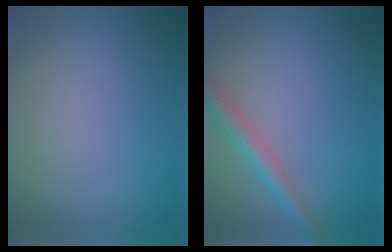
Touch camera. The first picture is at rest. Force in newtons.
{"total": 2.8, "press": 2.8, "slide": 0.2}